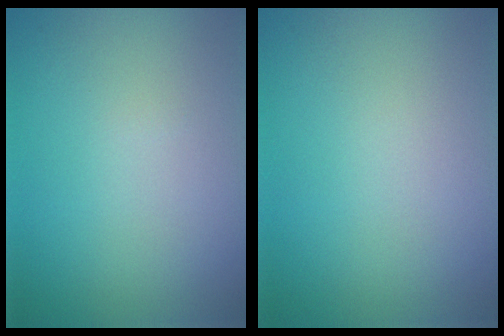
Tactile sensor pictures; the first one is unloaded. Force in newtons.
{"total": 0.0}